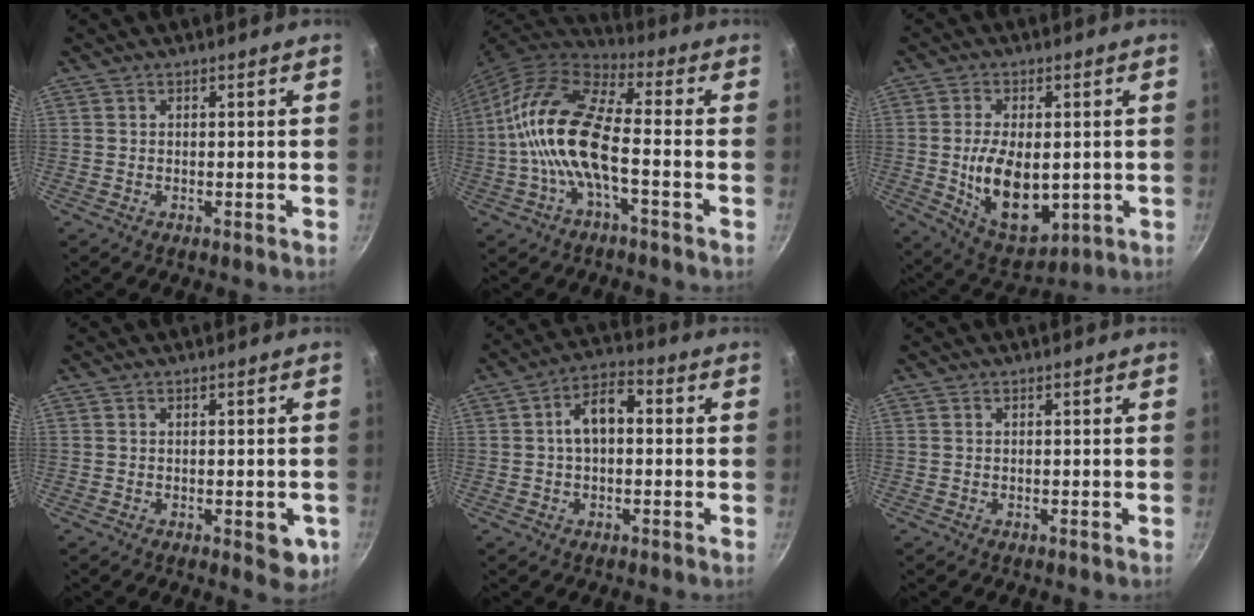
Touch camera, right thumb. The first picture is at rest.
{"total": 16.0, "force": [-2.7, 6.2, 14.5], "torque": [-0.283, 0.038, -0.069]}
{"total": 14.2, "force": [-1.0, 8.2, 11.5], "torque": [-0.176, -0.012, 0.002]}
{"total": 5.0, "force": [-1.4, 2.4, 4.2], "torque": [-0.036, -0.002, -0.015]}
{"total": 7.7, "force": [0.5, 4.6, 6.1], "torque": [-0.087, 0.027, 0.000]}
{"total": 0.0}